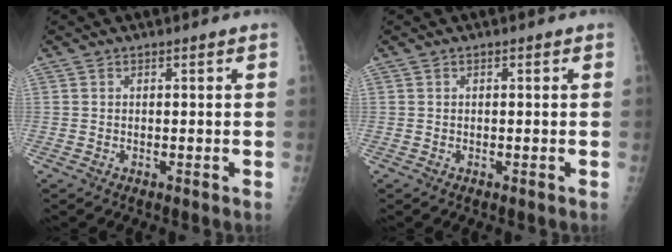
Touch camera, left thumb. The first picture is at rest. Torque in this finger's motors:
{"motor_torque": [0.03, 0.08, -0.24, -0.19, 0.00]}